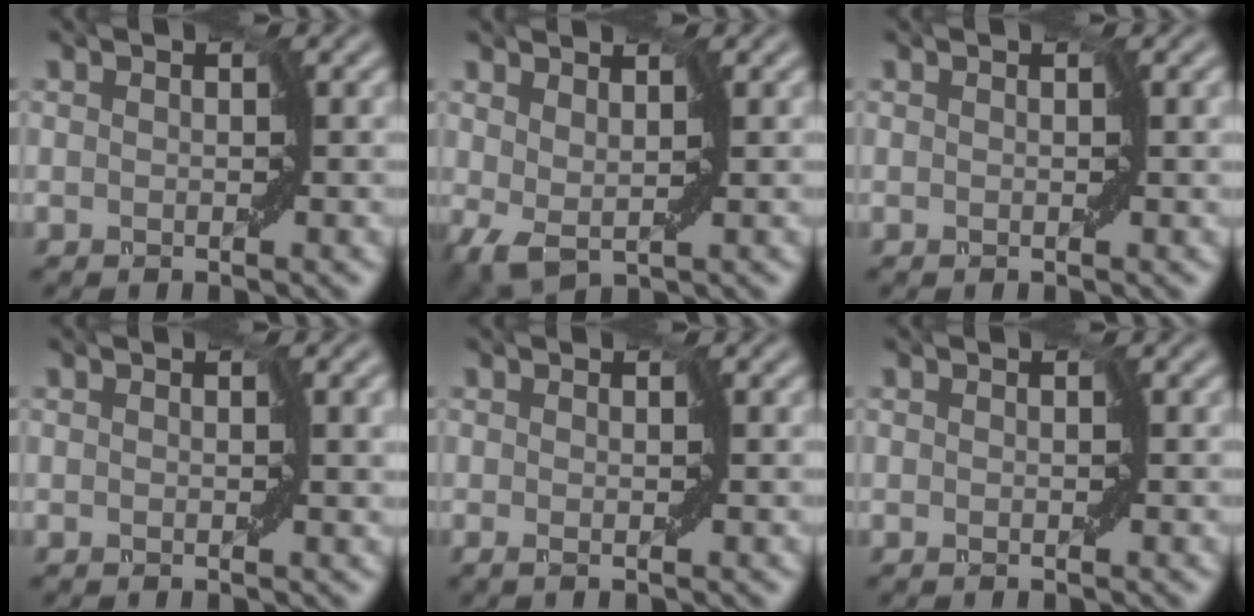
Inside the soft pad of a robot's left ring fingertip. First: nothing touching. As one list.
[{"total": 2.9, "force": [0.1, 1.9, 2.2], "torque": [-0.057, -0.012, 0.002]}, {"total": 0.8, "force": [0.0, 0.1, 0.8], "torque": [-0.014, -0.002, -0.004]}, {"total": 2.3, "force": [0.3, 1.0, 2.1], "torque": [-0.031, -0.002, -0.002]}, {"total": 1.2, "force": [-0.3, 0.3, 1.1], "torque": [-0.016, -0.005, -0.008]}, {"total": 0.0}]